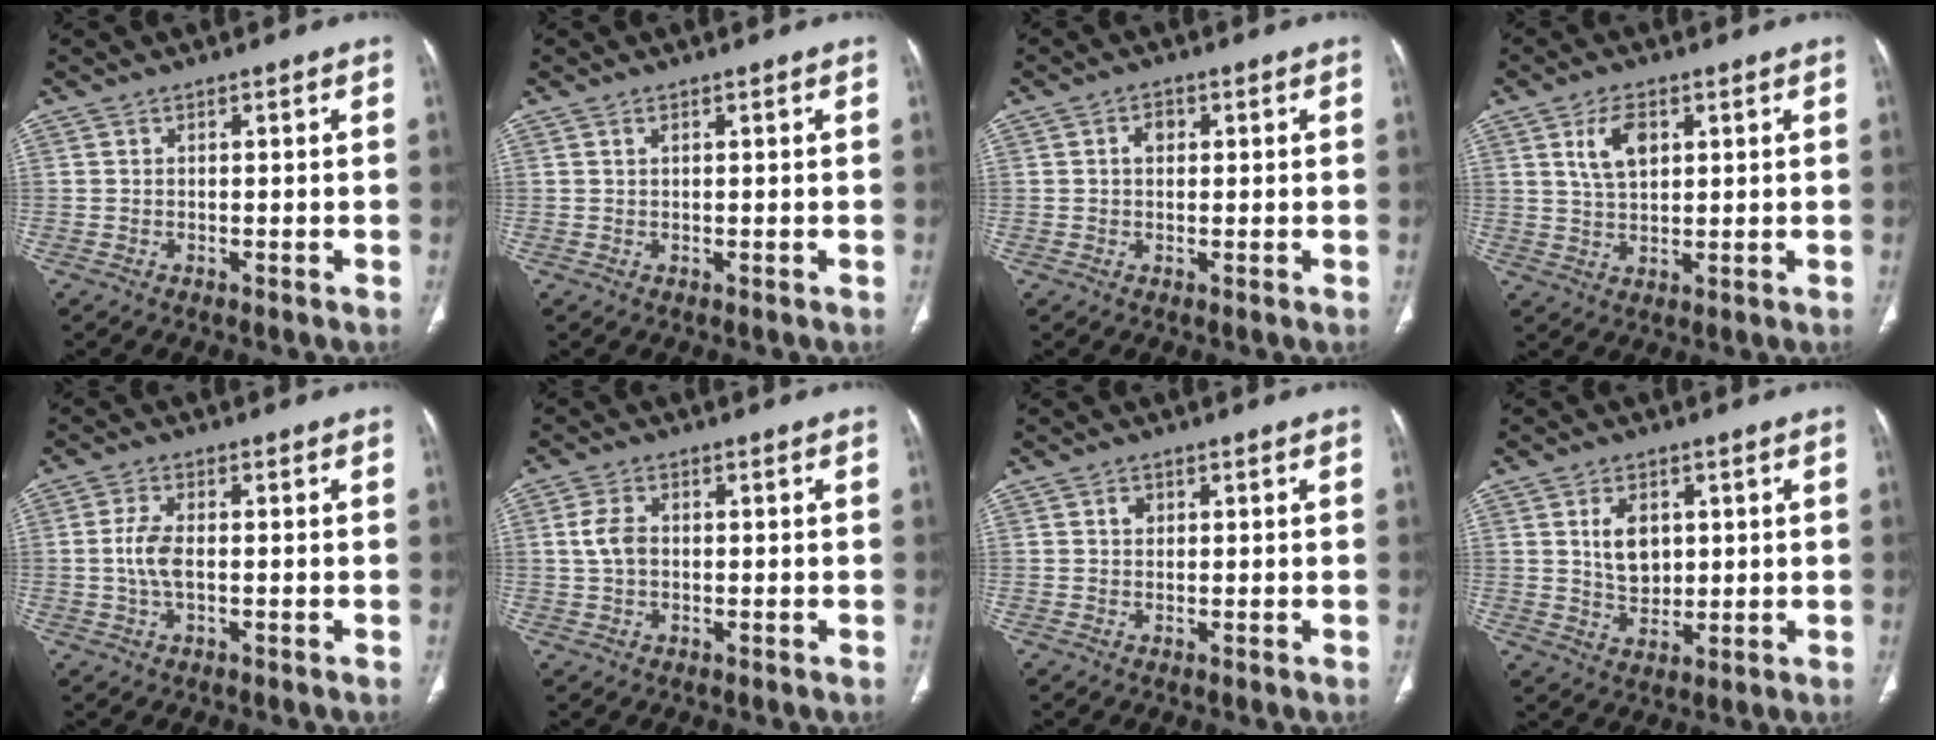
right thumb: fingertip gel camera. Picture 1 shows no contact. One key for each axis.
{"total": 0.6, "fx": 0.3, "fy": 0.3, "fz": 0.4, "tx": -0.010, "ty": 0.001, "tz": 0.007}
{"total": 2.4, "fx": 0.5, "fy": 1.8, "fz": 1.6, "tx": -0.017, "ty": 0.007, "tz": 0.006}
{"total": 6.5, "fx": 2.5, "fy": 3.6, "fz": 4.8, "tx": -0.084, "ty": -0.007, "tz": 0.052}
{"total": 4.6, "fx": -0.4, "fy": 2.1, "fz": 4.0, "tx": -0.092, "ty": 0.005, "tz": -0.010}
{"total": 4.0, "fx": 0.2, "fy": 2.7, "fz": 2.9, "tx": -0.061, "ty": 0.009, "tz": 0.001}
{"total": 1.5, "fx": 0.5, "fy": 1.2, "fz": 0.7, "tx": -0.006, "ty": 0.000, "tz": 0.007}
{"total": 6.9, "fx": 1.7, "fy": 4.8, "fz": 4.7, "tx": -0.056, "ty": -0.011, "tz": 0.036}